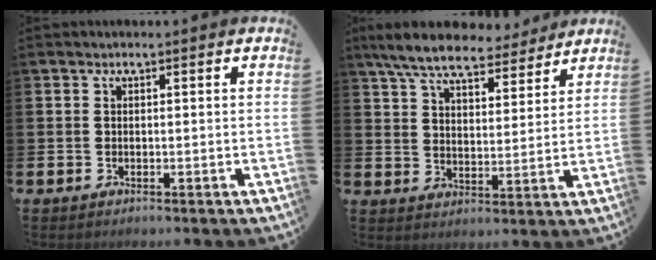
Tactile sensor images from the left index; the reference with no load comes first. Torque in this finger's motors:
{"motor_torque": [1.12, -1.02, 0.84, 0.21]}